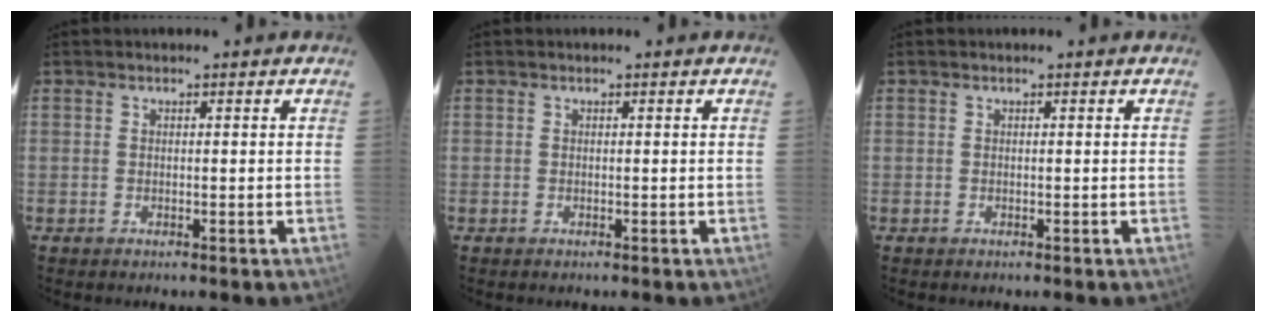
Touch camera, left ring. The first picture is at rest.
{"total": 0.0}
{"total": 0.0}